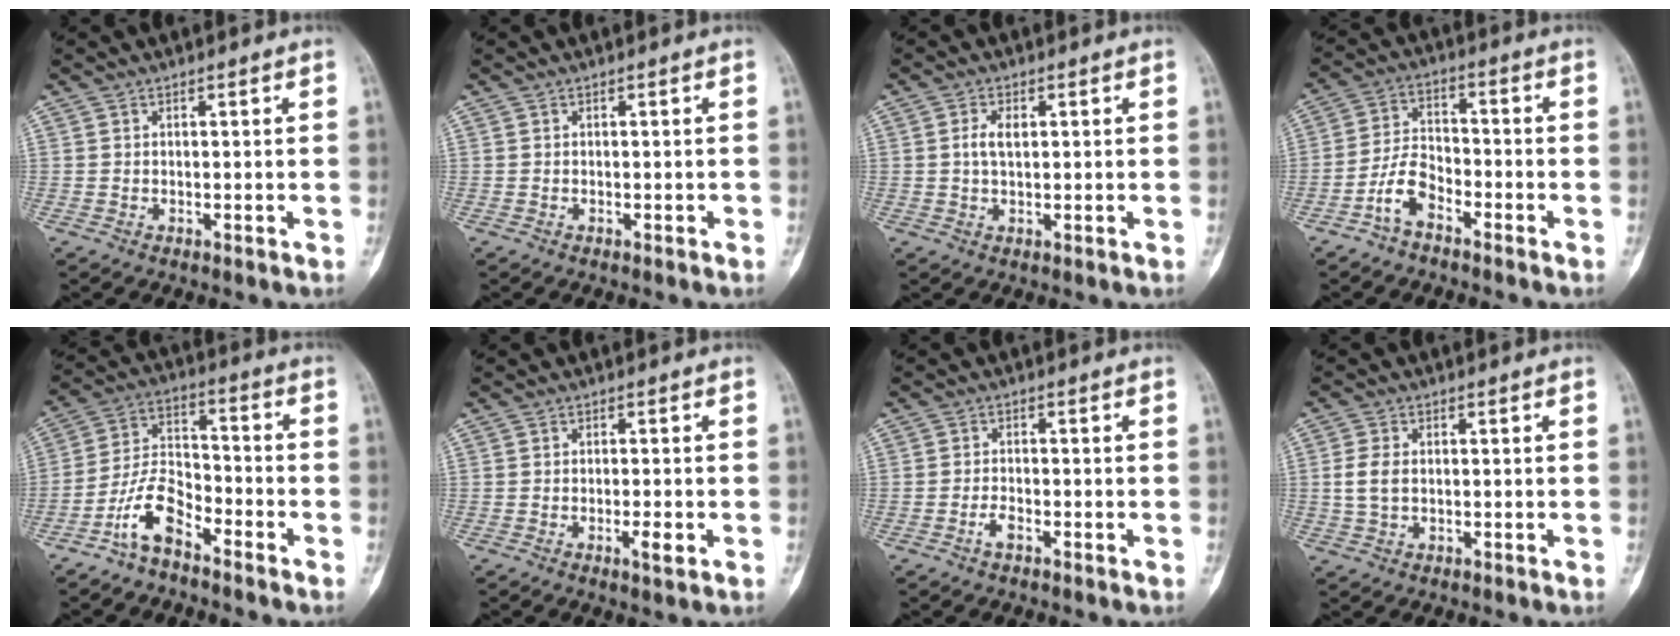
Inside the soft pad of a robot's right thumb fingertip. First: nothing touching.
{"total": 0.0}
{"total": 3.0, "force": [0.5, 1.7, 2.5], "torque": [-0.049, 0.004, 0.010]}
{"total": 6.6, "force": [-4.1, 3.4, 4.0], "torque": [-0.076, 0.034, -0.086]}
{"total": 9.2, "force": [-6.0, 4.1, 5.6], "torque": [-0.108, 0.057, -0.125]}
{"total": 2.6, "force": [-0.9, 0.6, 2.4], "torque": [-0.041, -0.003, -0.015]}
{"total": 2.1, "force": [-1.3, 0.8, 1.4], "torque": [-0.030, 0.008, -0.027]}
{"total": 3.9, "force": [0.2, 2.5, 3.0], "torque": [-0.065, 0.004, 0.003]}